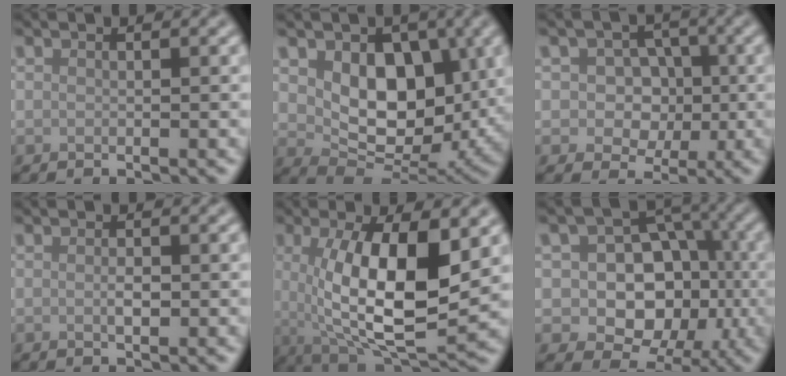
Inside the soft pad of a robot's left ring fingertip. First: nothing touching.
{"total": 8.3, "force": [1.6, 5.6, 6.0], "torque": [-0.097, -0.022, 0.028]}
{"total": 5.1, "force": [0.1, 4.4, 2.7], "torque": [-0.013, 0.010, -0.020]}
{"total": 1.1, "force": [-0.1, 0.4, 1.0], "torque": [-0.021, -0.003, 0.000]}
{"total": 11.3, "force": [0.7, 4.0, 10.5], "torque": [-0.174, -0.017, 0.017]}
{"total": 9.8, "force": [-0.5, 8.0, 5.7], "torque": [-0.041, 0.010, -0.036]}